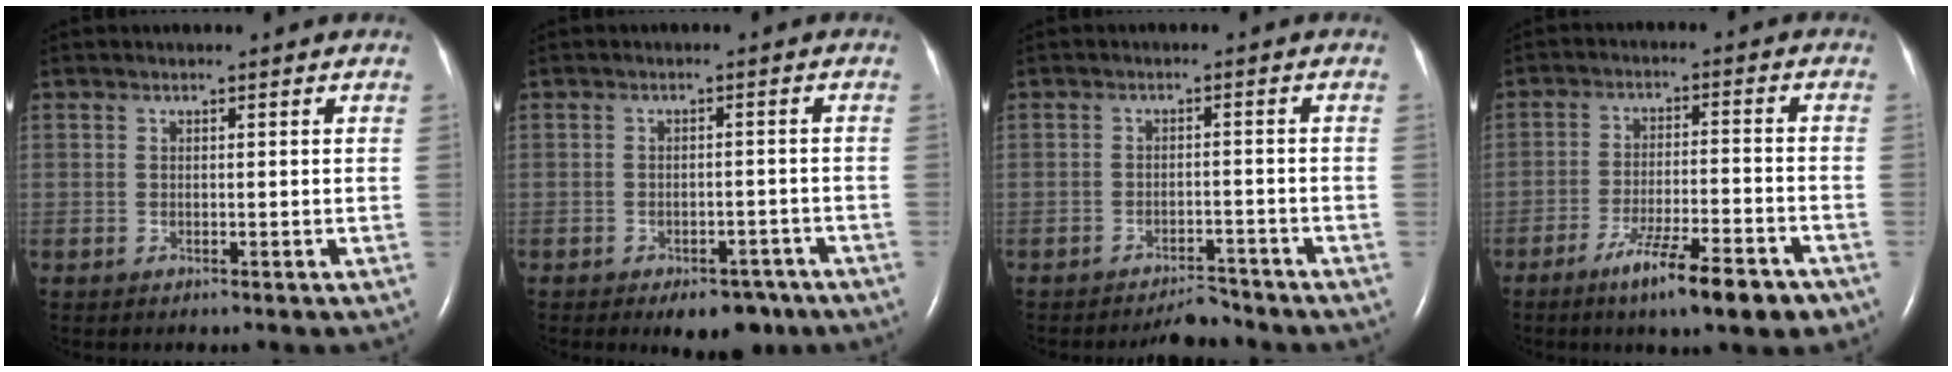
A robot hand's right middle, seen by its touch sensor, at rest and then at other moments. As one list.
[{"total": 6.3, "force": [-4.5, 3.2, 3.0], "torque": [-0.030, 0.009, -0.057]}, {"total": 3.2, "force": [-3.1, 0.3, 0.2], "torque": [-0.002, -0.009, -0.050]}, {"total": 10.7, "force": [-7.1, 1.3, 8.0], "torque": [-0.130, -0.016, -0.109]}]